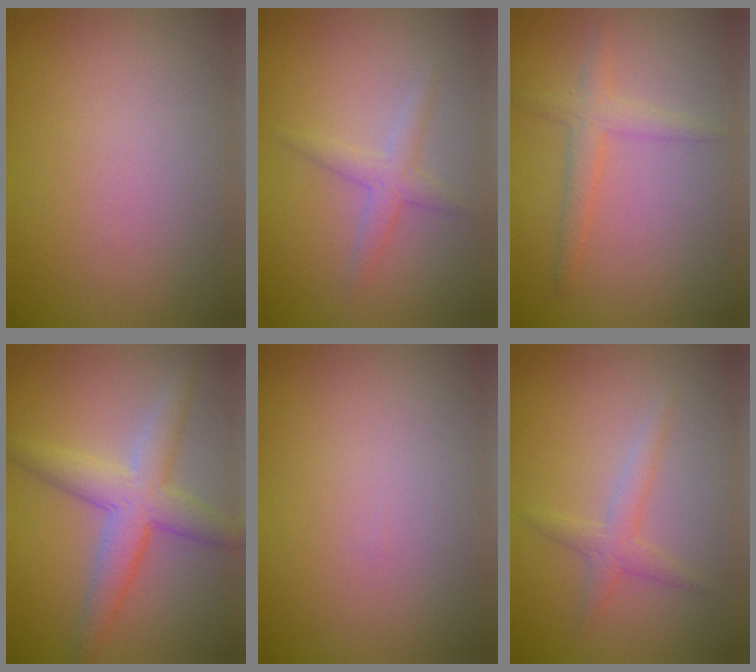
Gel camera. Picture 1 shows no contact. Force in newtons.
{"total": 1.9, "press": 1.9, "slide": 0.0}
{"total": 2.1, "press": 2.1, "slide": 0.1}
{"total": 4.9, "press": 4.9, "slide": 0.1}
{"total": 0.0}
{"total": 1.9, "press": 1.9, "slide": 0.1}